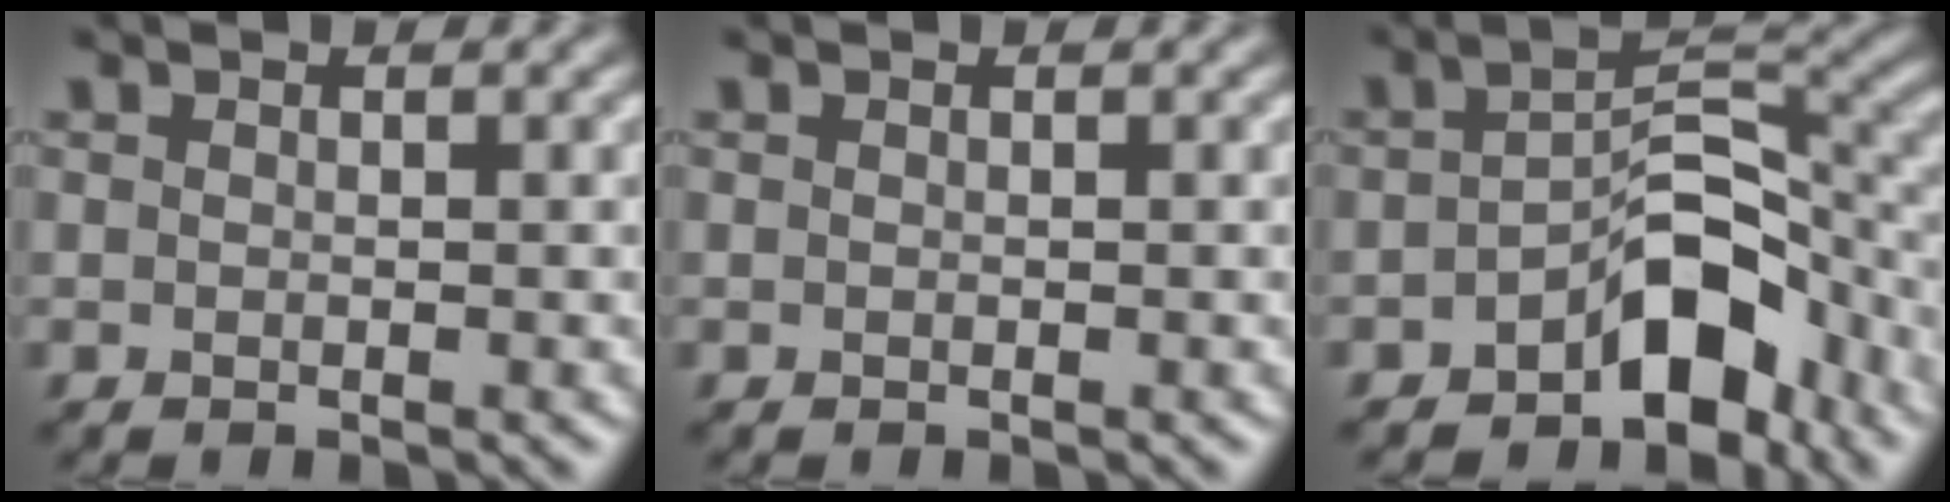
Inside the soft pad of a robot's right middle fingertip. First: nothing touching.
{"total": 0.0}
{"total": 7.1, "force": [-3.9, 3.6, 4.8], "torque": [-0.053, 0.007, -0.072]}